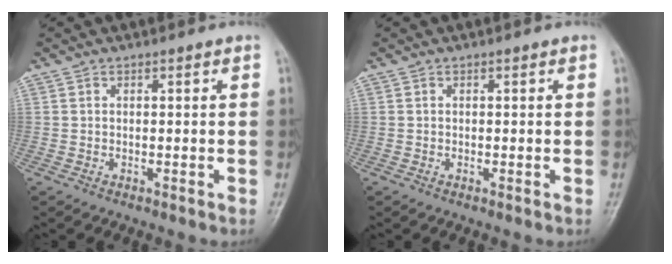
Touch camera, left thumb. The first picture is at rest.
{"total": 0.7, "force": [-0.1, 0.3, 0.6], "torque": [-0.010, 0.001, -0.002]}